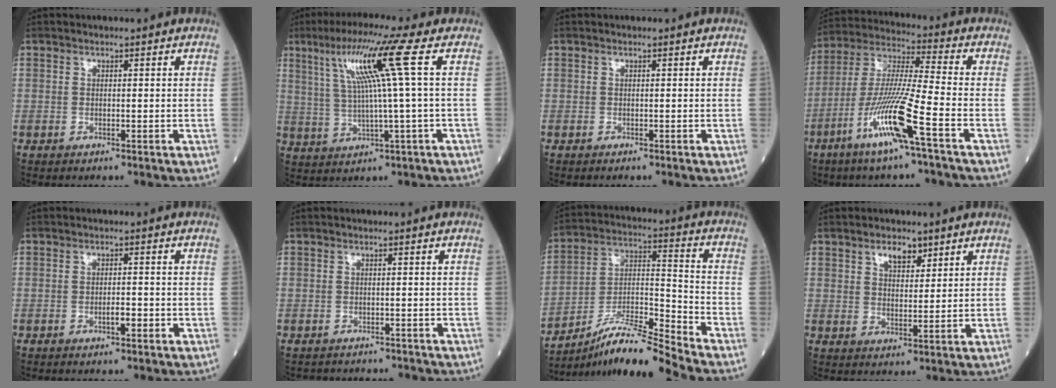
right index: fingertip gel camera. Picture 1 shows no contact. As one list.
[{"total": 10.8, "force": [3.7, -2.0, 9.9], "torque": [-0.176, 0.020, 0.073]}, {"total": 0.0}, {"total": 13.3, "force": [-6.4, -0.8, 11.6], "torque": [-0.238, -0.013, -0.126]}, {"total": 1.9, "force": [-0.9, 0.4, 1.6], "torque": [-0.024, 0.002, -0.016]}, {"total": 4.4, "force": [-4.1, 1.7, 0.1], "torque": [0.000, 0.000, -0.054]}, {"total": 12.9, "force": [-11.4, -1.7, 5.7], "torque": [-0.103, 0.011, -0.205]}, {"total": 3.8, "force": [2.5, 1.8, 2.2], "torque": [-0.036, 0.001, 0.042]}]